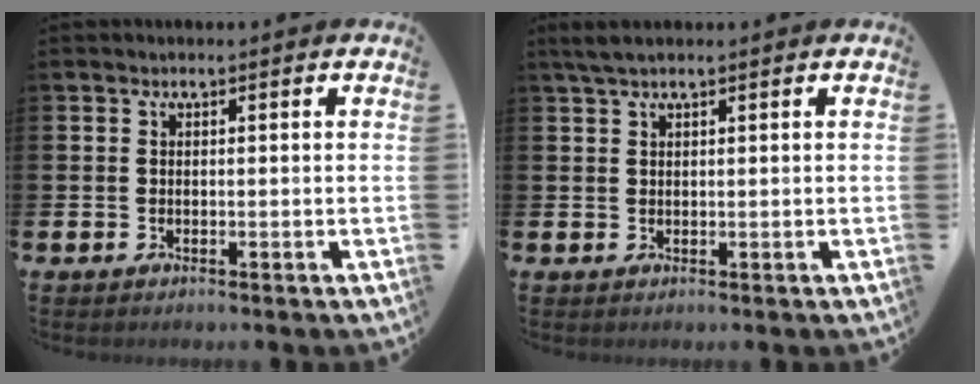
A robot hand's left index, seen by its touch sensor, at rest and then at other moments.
{"total": 3.1, "force": [2.2, 0.5, 2.1], "torque": [-0.049, 0.003, 0.041]}